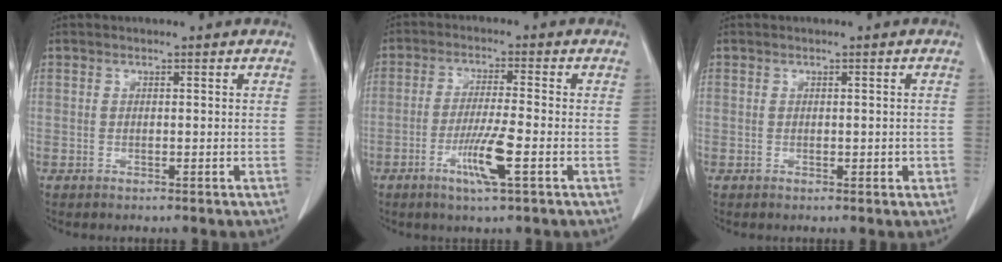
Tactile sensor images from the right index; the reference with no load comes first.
{"total": 6.5, "force": [-2.7, -0.2, 5.9], "torque": [-0.115, -0.013, -0.050]}
{"total": 1.2, "force": [-0.2, 0.9, 0.9], "torque": [-0.010, 0.004, 0.001]}